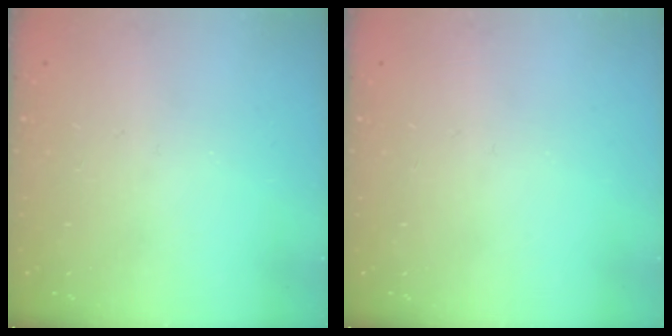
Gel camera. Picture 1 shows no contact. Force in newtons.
{"total": 0.0}